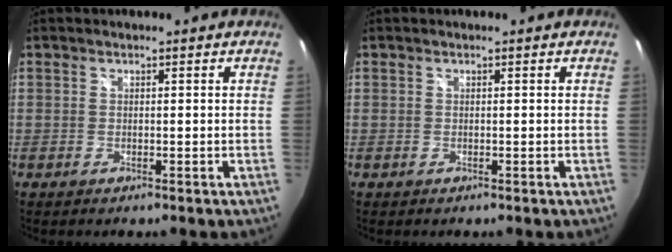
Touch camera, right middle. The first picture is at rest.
{"total": 0.0}